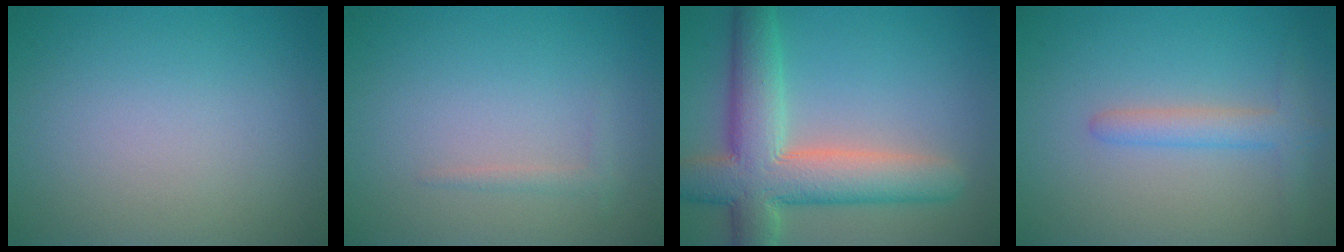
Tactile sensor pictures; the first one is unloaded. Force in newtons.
{"total": 0.8, "press": 0.8, "slide": 0.0}
{"total": 9.0, "press": 9.0, "slide": 0.9}
{"total": 2.6, "press": 2.6, "slide": 0.2}